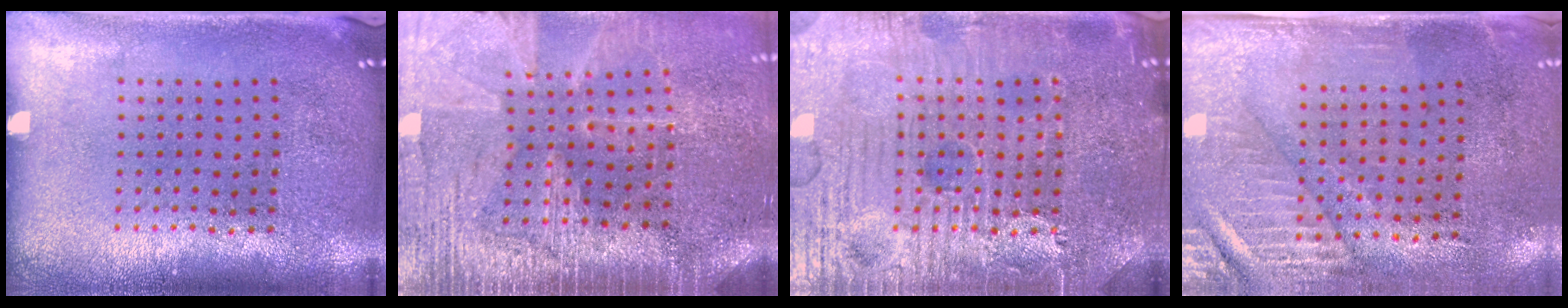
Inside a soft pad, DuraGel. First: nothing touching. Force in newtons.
{"total": 3.4, "press": 3.2, "slide": 1.2}
{"total": 4.6, "press": 4.6, "slide": 0.4}
{"total": 2.8, "press": 2.4, "slide": 1.4}